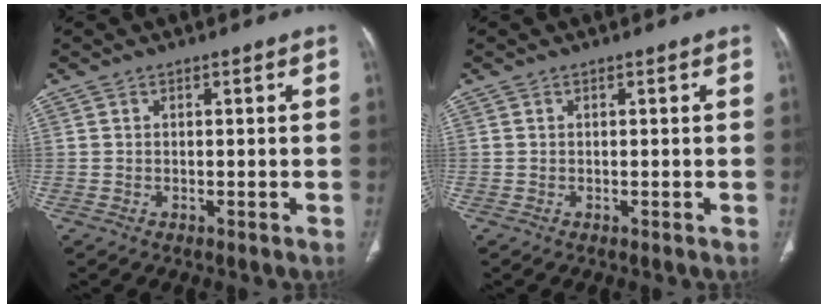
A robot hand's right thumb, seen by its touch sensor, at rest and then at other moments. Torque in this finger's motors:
{"motor_torque": [0.04, 0.14, -0.13, -0.10, 0.04]}